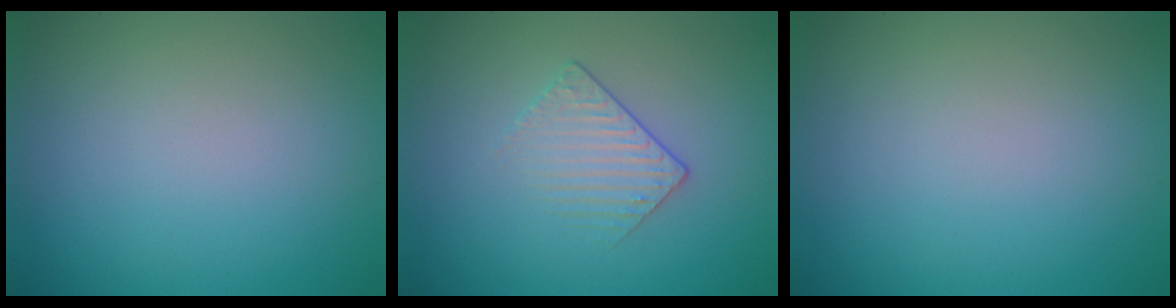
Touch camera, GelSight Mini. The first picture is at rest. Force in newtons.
{"total": 1.5, "press": 1.0, "slide": 1.1}
{"total": 0.0}